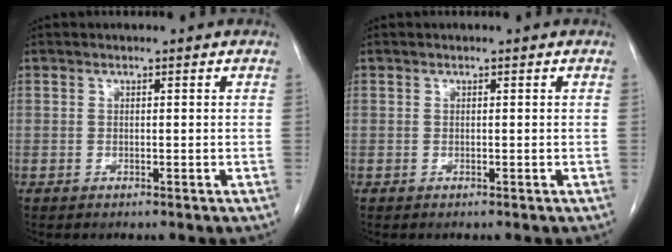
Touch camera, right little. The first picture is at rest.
{"total": 0.0}